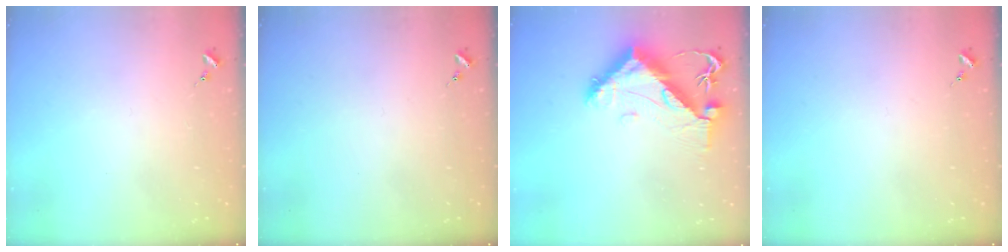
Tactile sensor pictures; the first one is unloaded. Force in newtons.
{"total": 0.0}
{"total": 11.0, "press": 10.9, "slide": 1.0}
{"total": 0.0}